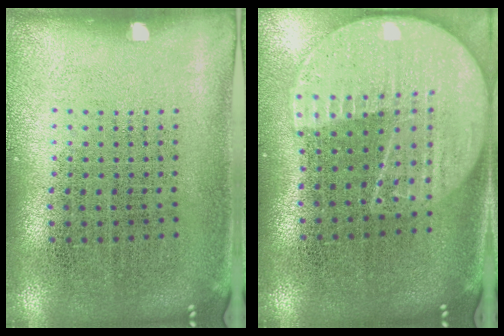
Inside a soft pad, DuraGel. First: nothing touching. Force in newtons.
{"total": 2.3, "press": 2.0, "slide": 1.1}